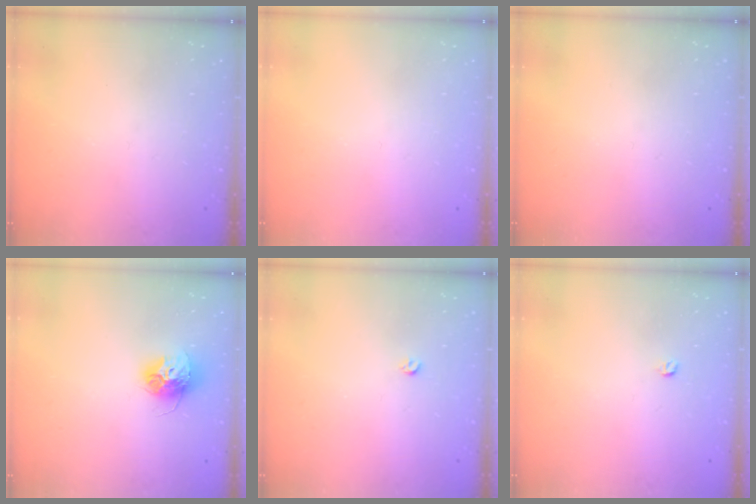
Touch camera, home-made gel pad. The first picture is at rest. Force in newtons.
{"total": 0.0}
{"total": 0.0}
{"total": 11.3, "press": 11.3, "slide": 1.0}
{"total": 2.8, "press": 2.8, "slide": 0.5}
{"total": 3.0, "press": 2.9, "slide": 0.4}